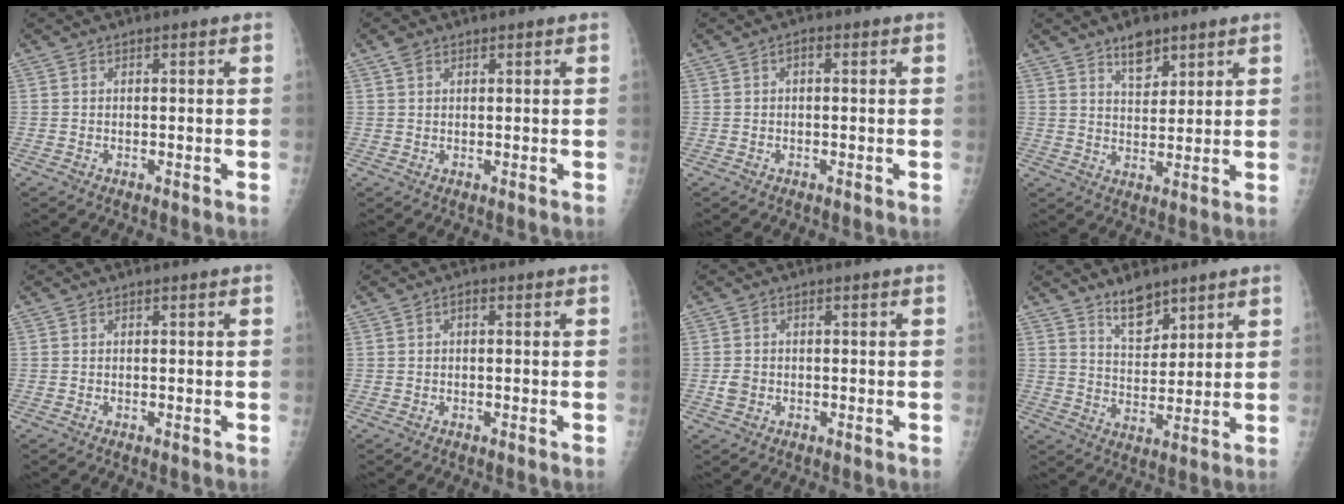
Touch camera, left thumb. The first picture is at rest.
{"total": 1.7, "force": [1.1, 1.1, 0.9], "torque": [-0.014, 0.004, 0.020]}
{"total": 1.1, "force": [0.0, 0.6, 0.9], "torque": [-0.008, 0.004, -0.005]}
{"total": 5.8, "force": [4.0, 2.9, 3.1], "torque": [-0.028, -0.027, 0.068]}
{"total": 0.0}
{"total": 0.9, "force": [0.0, 0.5, 0.7], "torque": [-0.006, 0.003, -0.005]}
{"total": 2.0, "force": [-0.5, 1.7, 1.0], "torque": [-0.016, 0.003, -0.008]}
{"total": 7.0, "force": [5.2, 3.2, 3.4], "torque": [-0.032, -0.042, 0.095]}